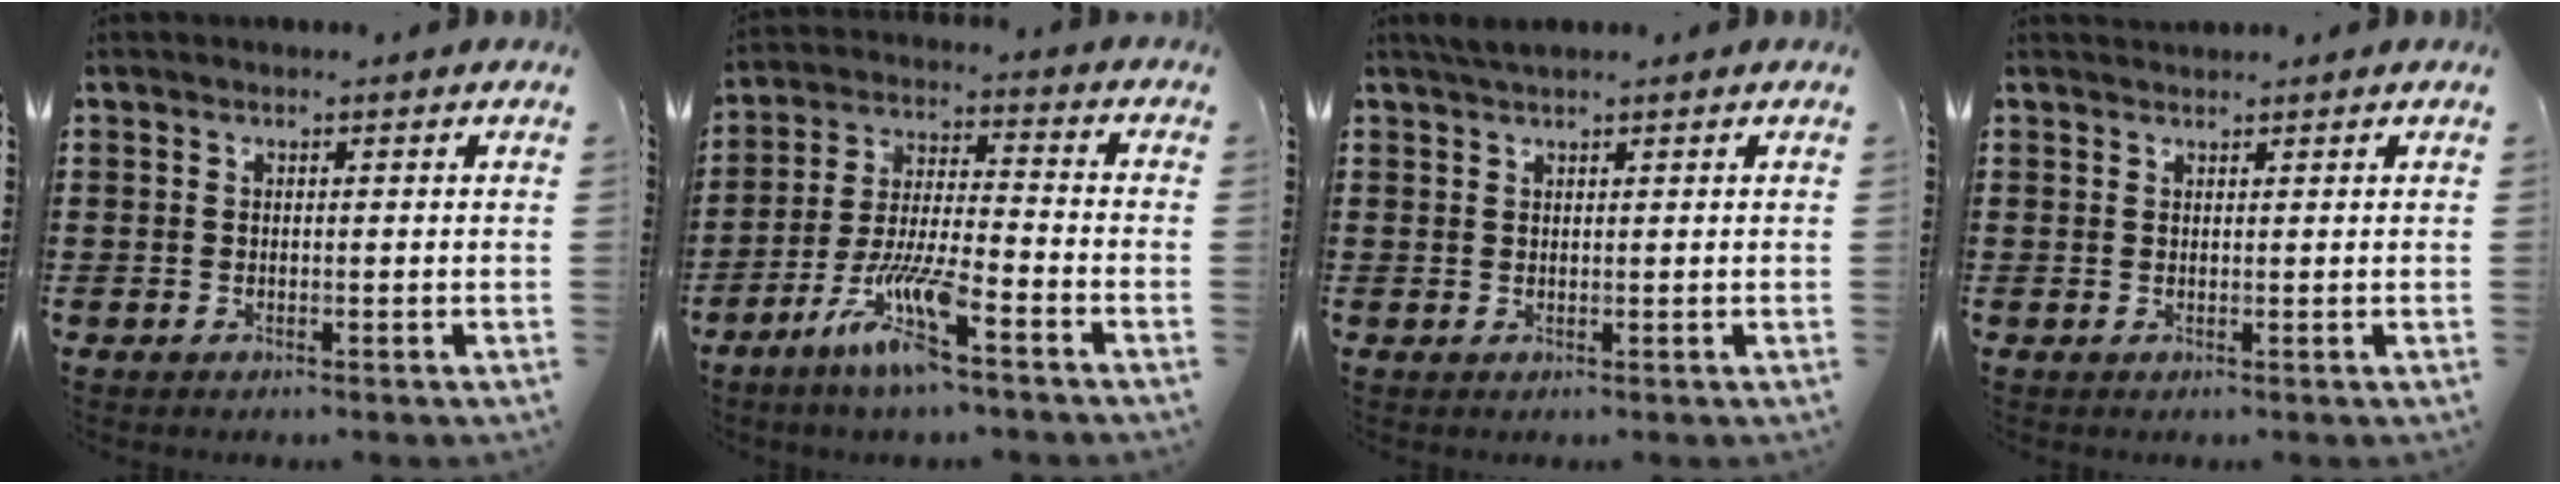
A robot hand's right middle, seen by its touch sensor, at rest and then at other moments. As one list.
[{"total": 9.6, "force": [-6.0, 1.5, 7.4], "torque": [-0.158, -0.008, -0.117]}, {"total": 1.1, "force": [0.8, 0.0, 0.7], "torque": [-0.016, 0.001, 0.015]}, {"total": 0.9, "force": [0.9, 0.0, -0.1], "torque": [-0.001, -0.003, 0.018]}]